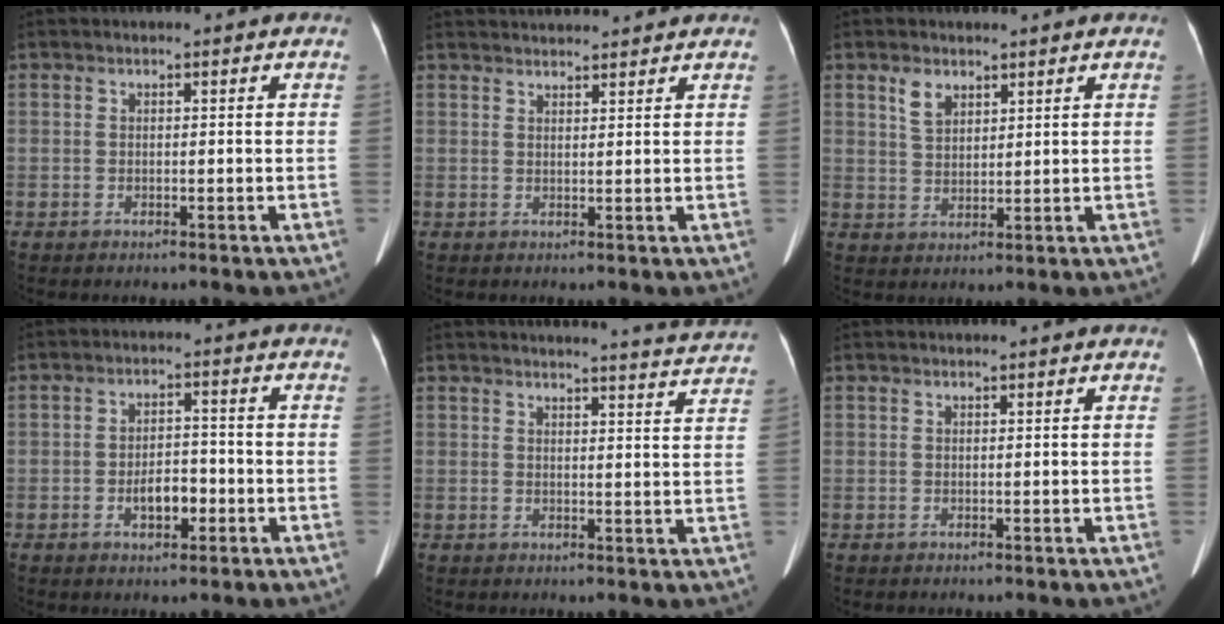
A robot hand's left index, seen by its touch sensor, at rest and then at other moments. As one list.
[{"total": 8.2, "force": [7.9, 0.4, 2.1], "torque": [-0.027, 0.020, 0.104]}, {"total": 3.0, "force": [1.9, 1.7, 1.6], "torque": [-0.035, -0.002, 0.049]}, {"total": 4.3, "force": [-2.1, 2.0, 3.2], "torque": [-0.051, -0.001, -0.028]}, {"total": 8.2, "force": [8.0, -1.5, 1.0], "torque": [-0.017, -0.051, 0.082]}, {"total": 0.6, "force": [0.5, 0.3, 0.2], "torque": [-0.004, 0.009, 0.010]}]